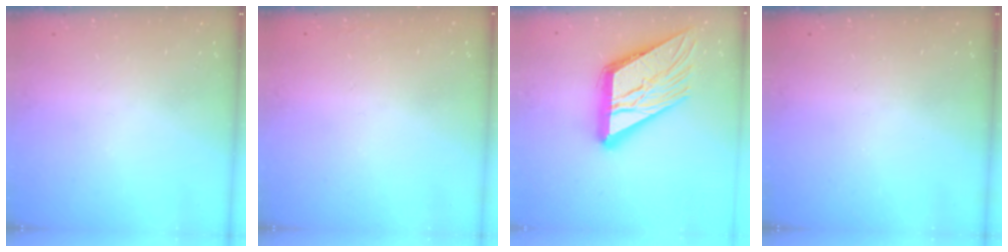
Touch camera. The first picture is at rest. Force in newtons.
{"total": 1.6, "press": 1.5, "slide": 0.1}
{"total": 21.6, "press": 21.4, "slide": 2.5}
{"total": 0.0}